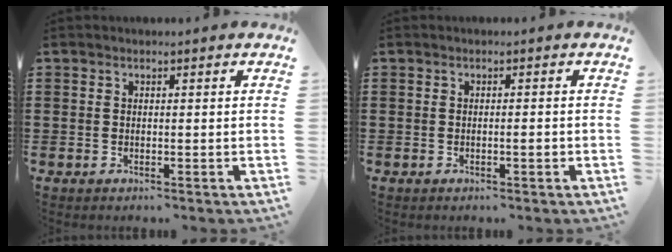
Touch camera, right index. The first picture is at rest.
{"total": 1.1, "force": [-0.4, 0.2, 1.0], "torque": [-0.016, -0.001, -0.006]}